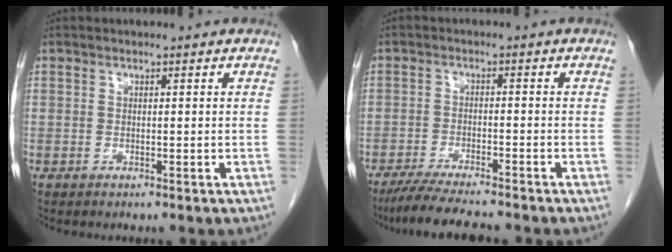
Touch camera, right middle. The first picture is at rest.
{"total": 8.4, "force": [-7.4, 0.3, 4.1], "torque": [-0.068, -0.024, -0.121]}